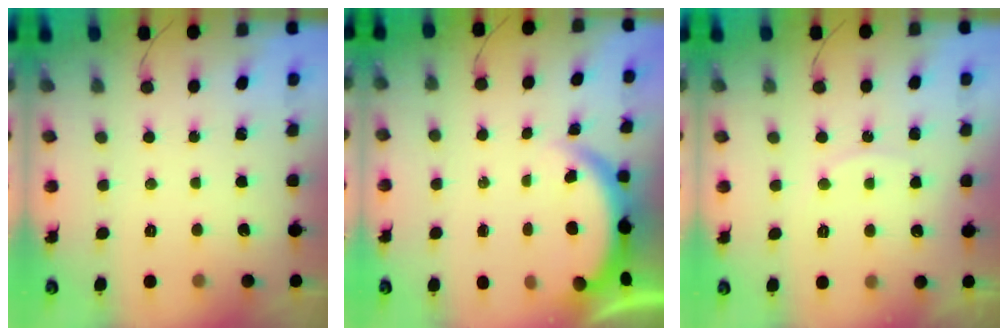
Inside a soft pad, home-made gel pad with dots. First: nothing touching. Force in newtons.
{"total": 3.9, "press": 3.9, "slide": 0.1}
{"total": 5.2, "press": 5.2, "slide": 0.5}